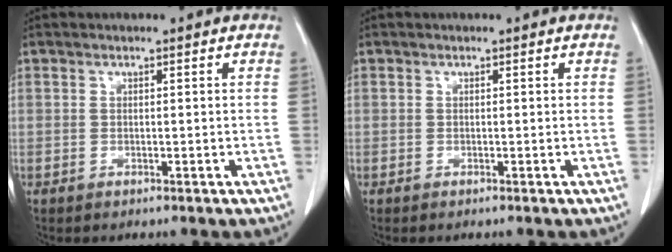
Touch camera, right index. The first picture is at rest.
{"total": 0.0}